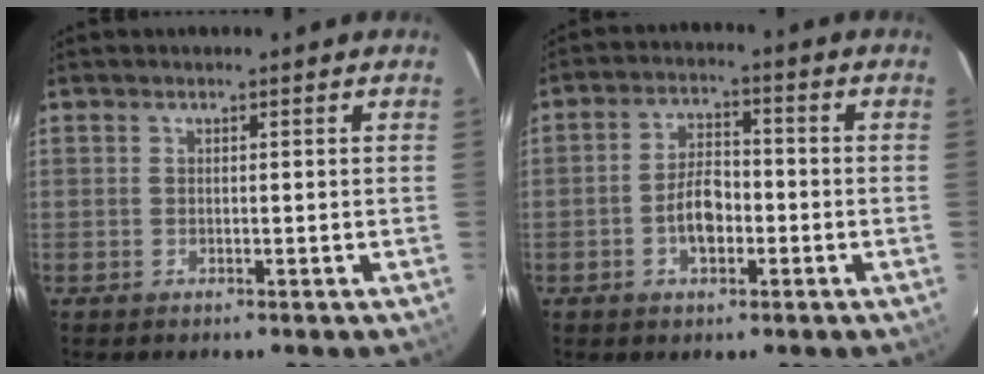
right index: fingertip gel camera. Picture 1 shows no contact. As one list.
[{"total": 6.3, "force": [-2.1, 3.3, 4.9], "torque": [-0.095, 0.012, -0.032]}]